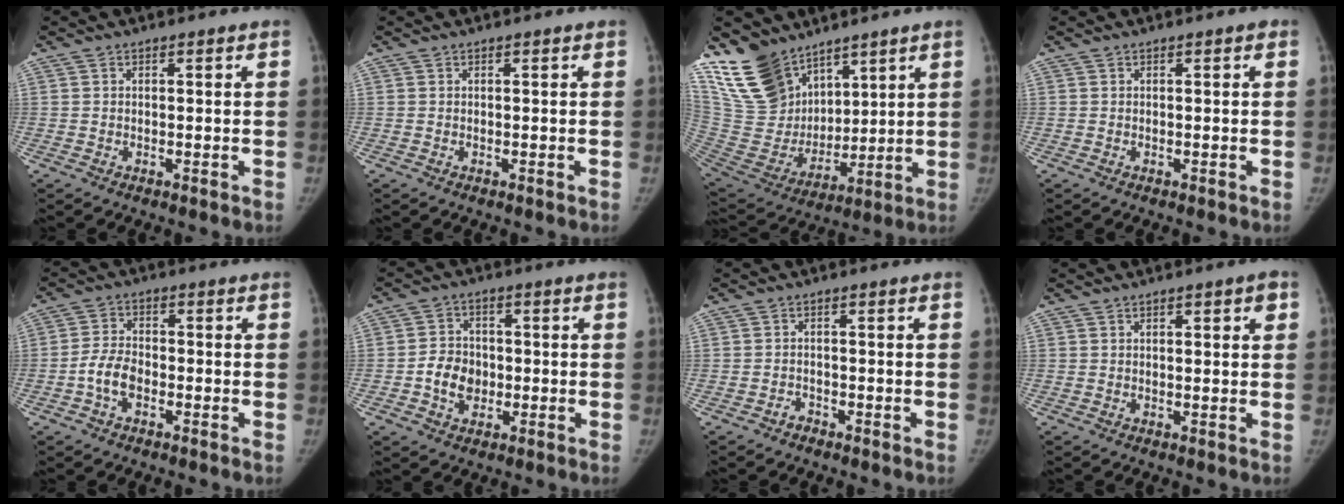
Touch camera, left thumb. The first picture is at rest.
{"total": 0.0}
{"total": 17.5, "force": [12.6, 10.0, 6.9], "torque": [-0.098, -0.060, 0.262]}
{"total": 0.0}
{"total": 5.2, "force": [-2.0, 3.2, 3.6], "torque": [-0.066, 0.020, -0.043]}
{"total": 6.7, "force": [-1.3, 5.6, 3.5], "torque": [-0.035, 0.014, -0.026]}
{"total": 1.4, "force": [-1.1, 0.8, 0.0], "torque": [0.001, 0.007, -0.023]}
{"total": 3.3, "force": [1.2, 1.1, 2.8], "torque": [-0.032, 0.001, 0.014]}